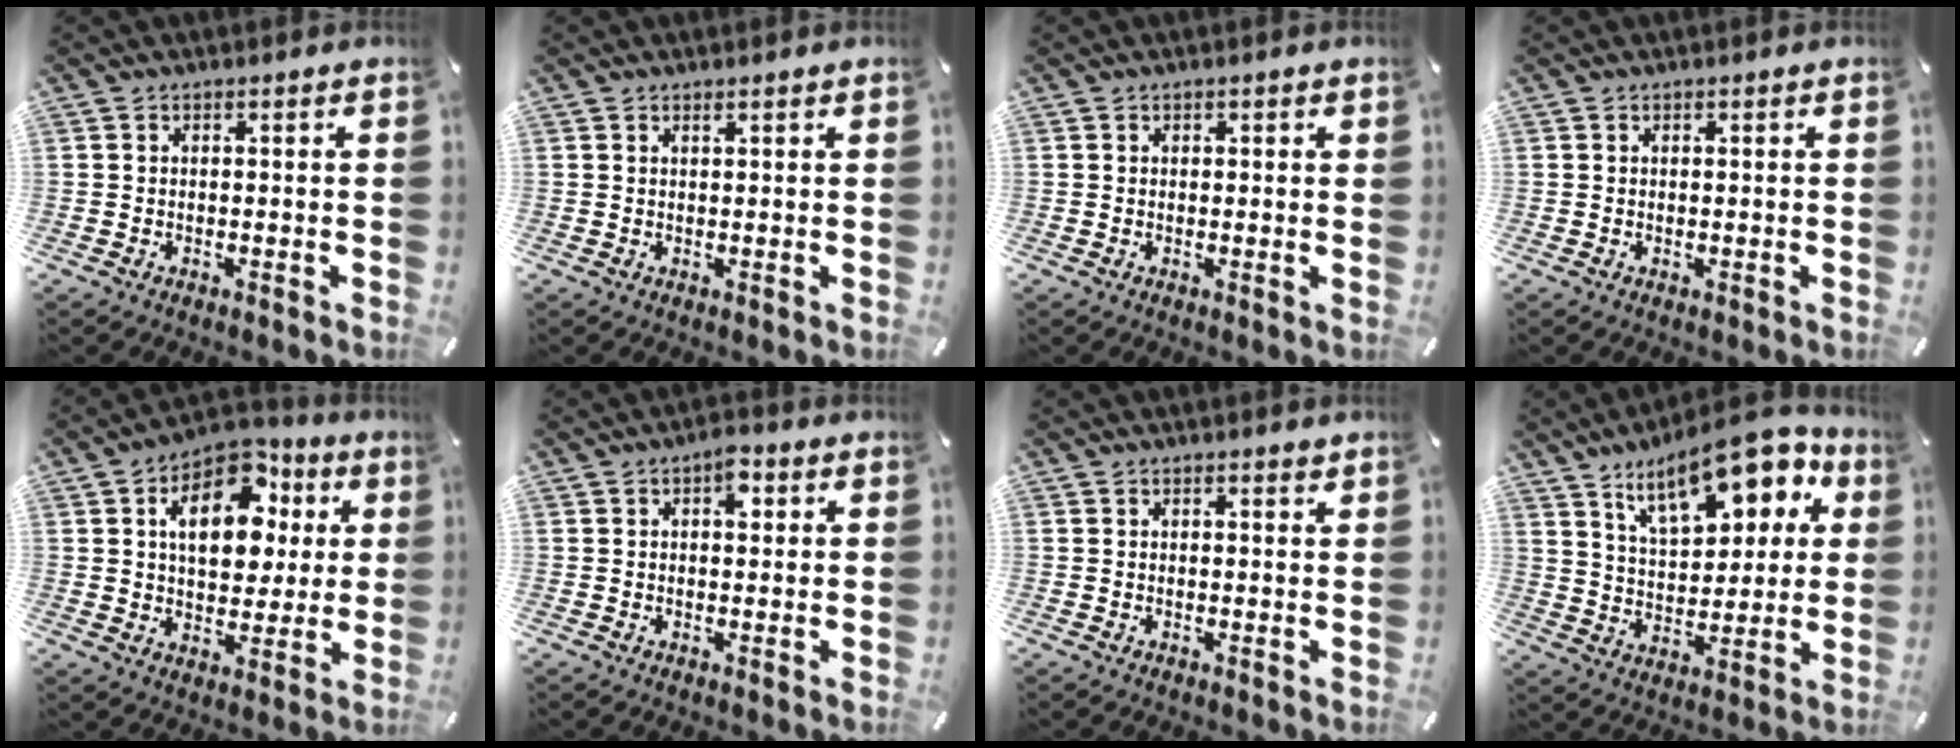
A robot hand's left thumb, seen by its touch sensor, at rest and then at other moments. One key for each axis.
{"total": 0.8, "fx": 0.6, "fy": 0.1, "fz": 0.6, "tx": -0.011, "ty": -0.001, "tz": 0.011}
{"total": 0.6, "fx": 0.3, "fy": 0.4, "fz": 0.3, "tx": 0.004, "ty": -0.002, "tz": 0.004}
{"total": 0.0}
{"total": 16.1, "fx": 4.9, "fy": 10.8, "fz": 10.9, "tx": -0.167, "ty": -0.010, "tz": 0.085}
{"total": 4.1, "fx": 1.3, "fy": 2.3, "fz": 3.1, "tx": -0.033, "ty": -0.004, "tz": 0.013}
{"total": 0.9, "fx": 0.6, "fy": 0.3, "fz": 0.6, "tx": -0.003, "ty": -0.004, "tz": 0.009}
{"total": 18.4, "fx": 11.0, "fy": 8.8, "fz": 11.9, "tx": -0.184, "ty": -0.046, "tz": 0.183}